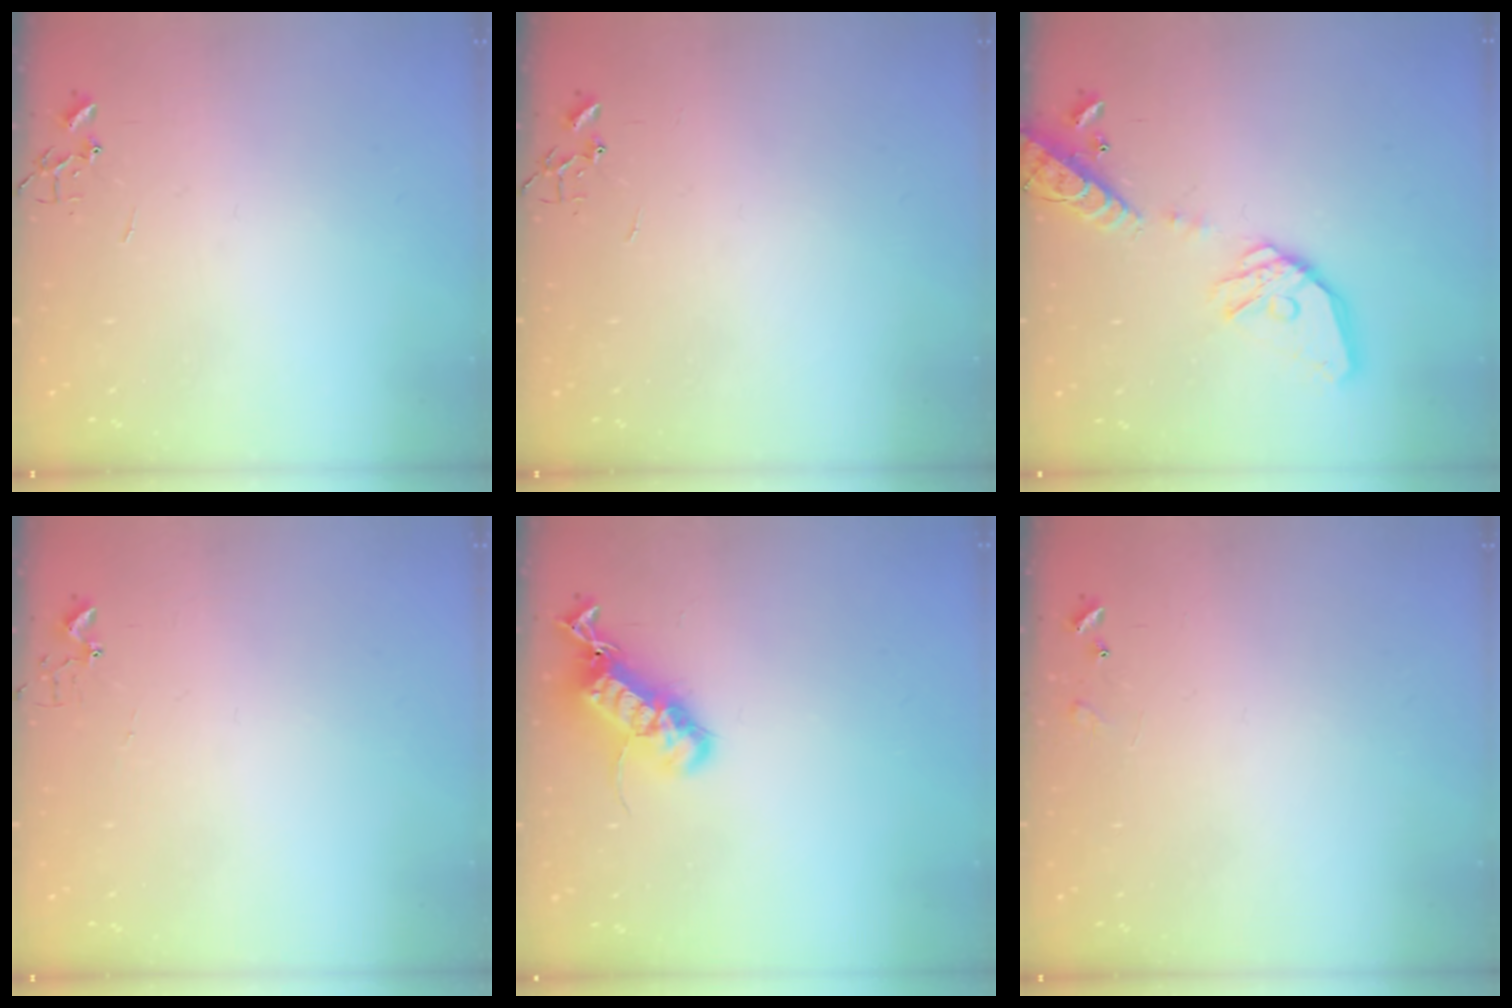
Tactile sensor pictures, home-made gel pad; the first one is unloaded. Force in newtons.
{"total": 0.0}
{"total": 17.0, "press": 16.8, "slide": 2.6}
{"total": 2.7, "press": 2.7, "slide": 0.3}
{"total": 18.4, "press": 18.4, "slide": 0.6}
{"total": 5.9, "press": 5.9, "slide": 0.9}